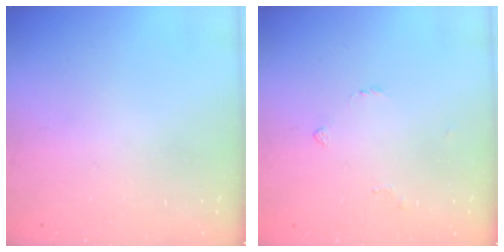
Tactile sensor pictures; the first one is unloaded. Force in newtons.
{"total": 2.3, "press": 2.2, "slide": 0.6}